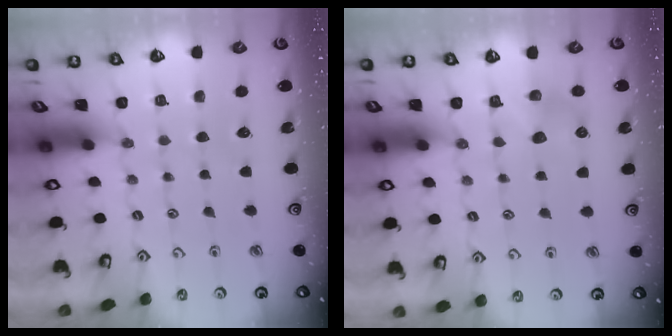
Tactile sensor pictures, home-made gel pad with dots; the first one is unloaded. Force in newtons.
{"total": 5.7, "press": 5.7, "slide": 0.7}